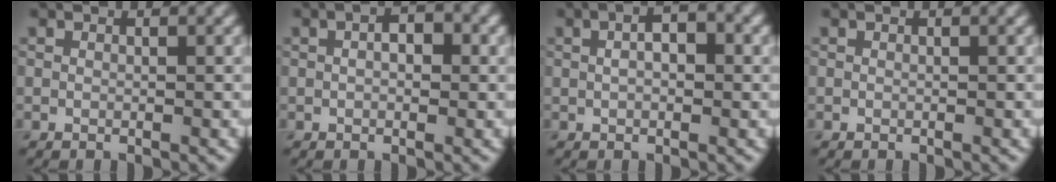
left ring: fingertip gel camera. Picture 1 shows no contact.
{"total": 3.7, "force": [1.1, 2.2, 2.8], "torque": [-0.021, 0.014, -0.010]}
{"total": 3.9, "force": [1.1, 2.0, 3.1], "torque": [-0.042, 0.008, 0.004]}
{"total": 0.0}